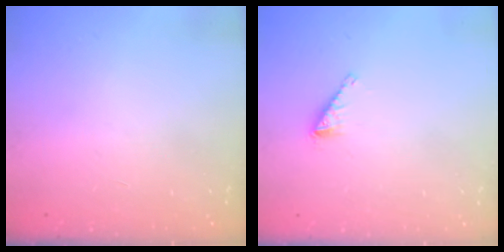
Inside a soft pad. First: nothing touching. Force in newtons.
{"total": 1.7, "press": 1.7, "slide": 0.2}